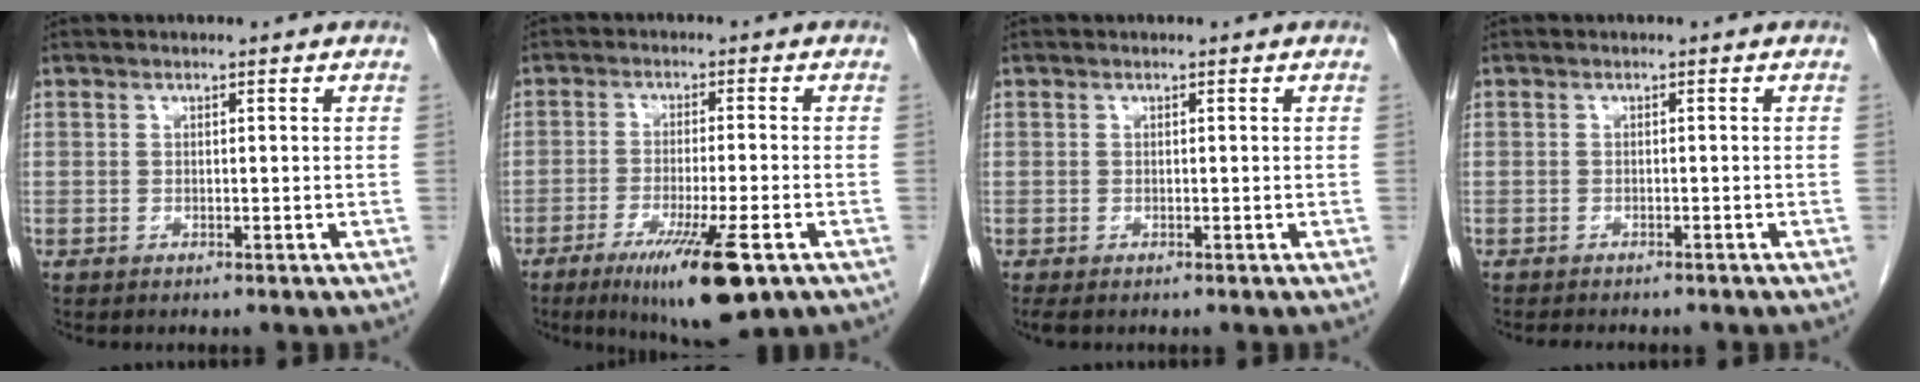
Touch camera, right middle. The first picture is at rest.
{"total": 11.2, "force": [-6.1, 0.9, 9.4], "torque": [-0.162, -0.033, -0.094]}
{"total": 1.2, "force": [-0.9, 0.5, 0.6], "torque": [-0.006, -0.003, -0.012]}
{"total": 4.6, "force": [-4.0, 1.2, 2.0], "torque": [-0.032, -0.009, -0.046]}